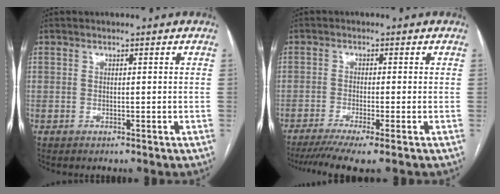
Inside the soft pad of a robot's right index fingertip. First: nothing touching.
{"total": 7.0, "force": [-5.2, -0.3, 4.7], "torque": [-0.074, -0.013, -0.083]}